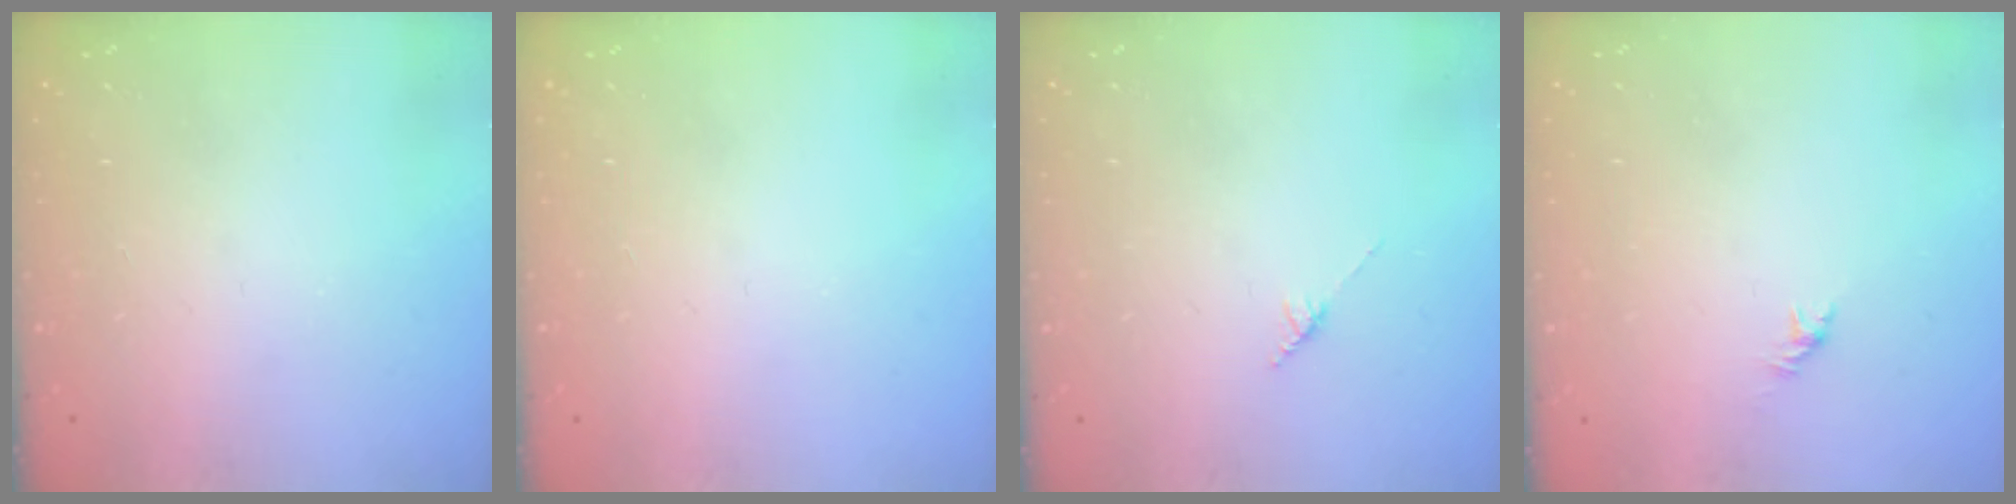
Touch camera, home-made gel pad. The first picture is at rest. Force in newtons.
{"total": 0.0}
{"total": 2.8, "press": 2.8, "slide": 0.4}
{"total": 0.0}